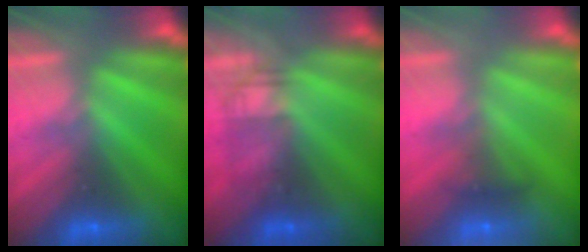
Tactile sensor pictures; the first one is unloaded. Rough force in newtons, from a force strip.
{"total": 2.2}
{"total": 6.3}